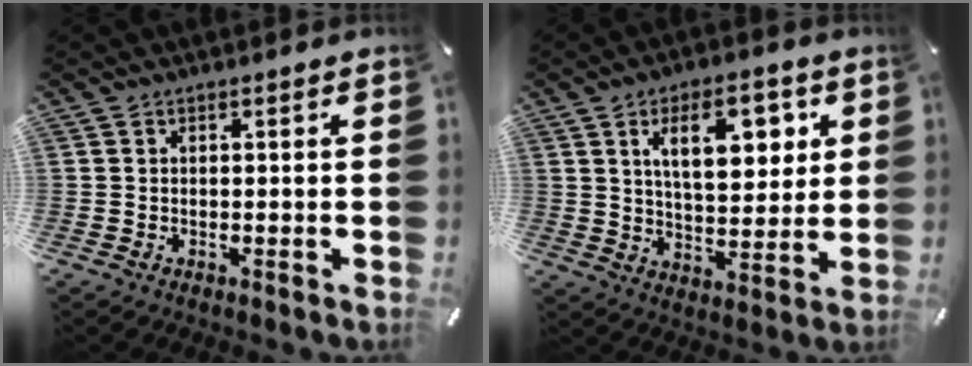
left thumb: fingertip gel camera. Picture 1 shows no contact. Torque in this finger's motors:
{"motor_torque": [2.53, 2.48, 2.11, -0.67, 0.57]}